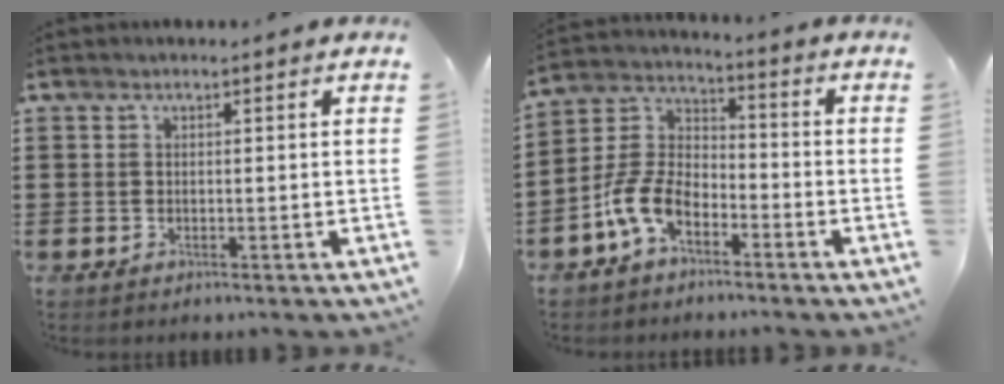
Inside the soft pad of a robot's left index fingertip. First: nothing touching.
{"total": 8.8, "force": [-5.1, 4.5, 5.5], "torque": [-0.152, -0.002, -0.109]}